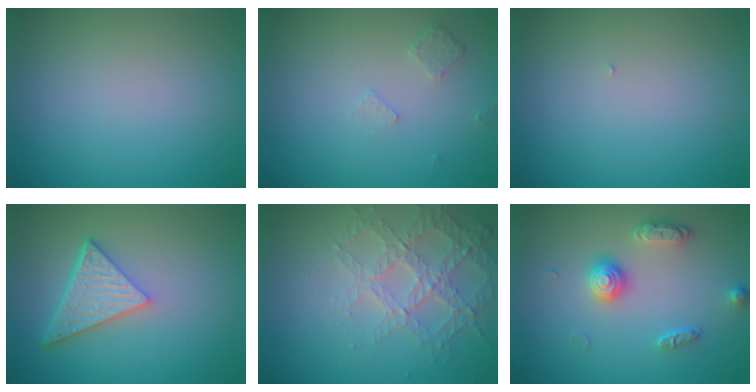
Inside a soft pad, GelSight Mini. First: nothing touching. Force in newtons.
{"total": 0.8, "press": 0.6, "slide": 0.5}
{"total": 0.0}
{"total": 5.1, "press": 3.8, "slide": 3.5}
{"total": 3.1, "press": 2.8, "slide": 1.3}
{"total": 2.6, "press": 2.2, "slide": 1.5}